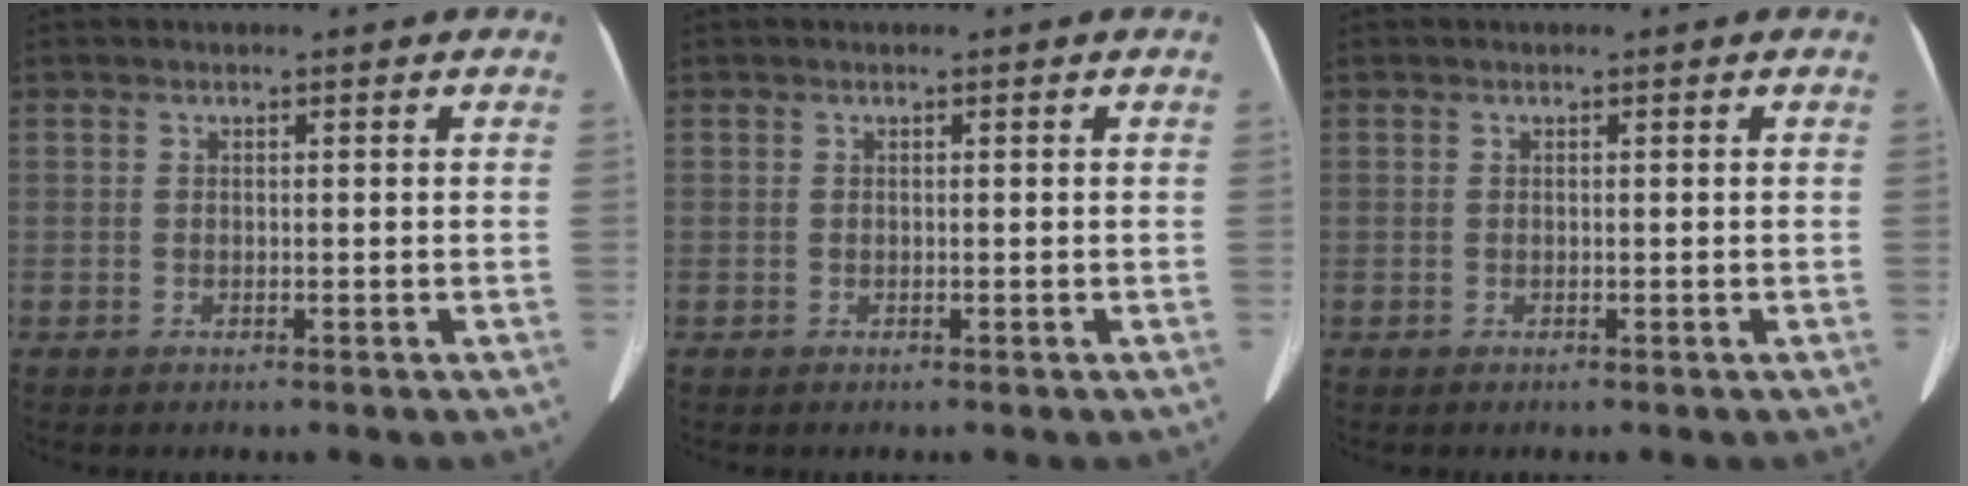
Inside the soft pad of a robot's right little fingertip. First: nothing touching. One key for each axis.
{"total": 0.0}
{"total": 0.0}